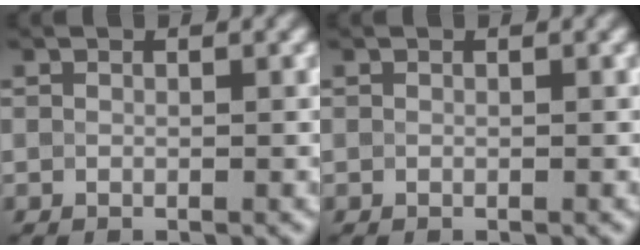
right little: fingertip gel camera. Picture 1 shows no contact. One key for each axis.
{"total": 0.0}